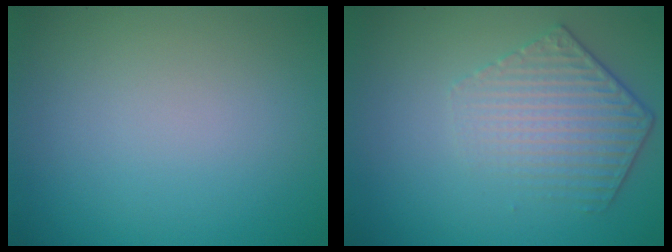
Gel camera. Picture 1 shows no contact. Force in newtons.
{"total": 4.3, "press": 3.2, "slide": 2.9}